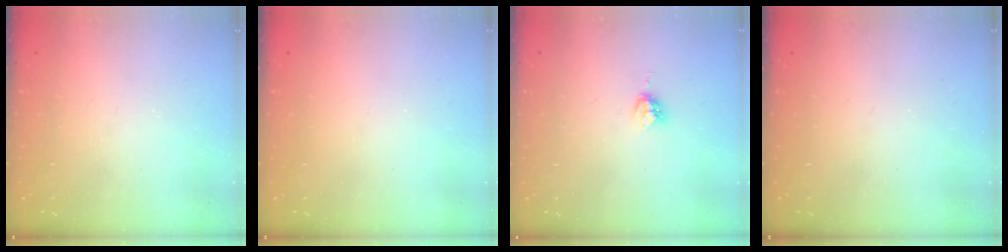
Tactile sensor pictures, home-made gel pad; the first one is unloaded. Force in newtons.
{"total": 0.0}
{"total": 4.1, "press": 4.1, "slide": 0.2}
{"total": 0.0}